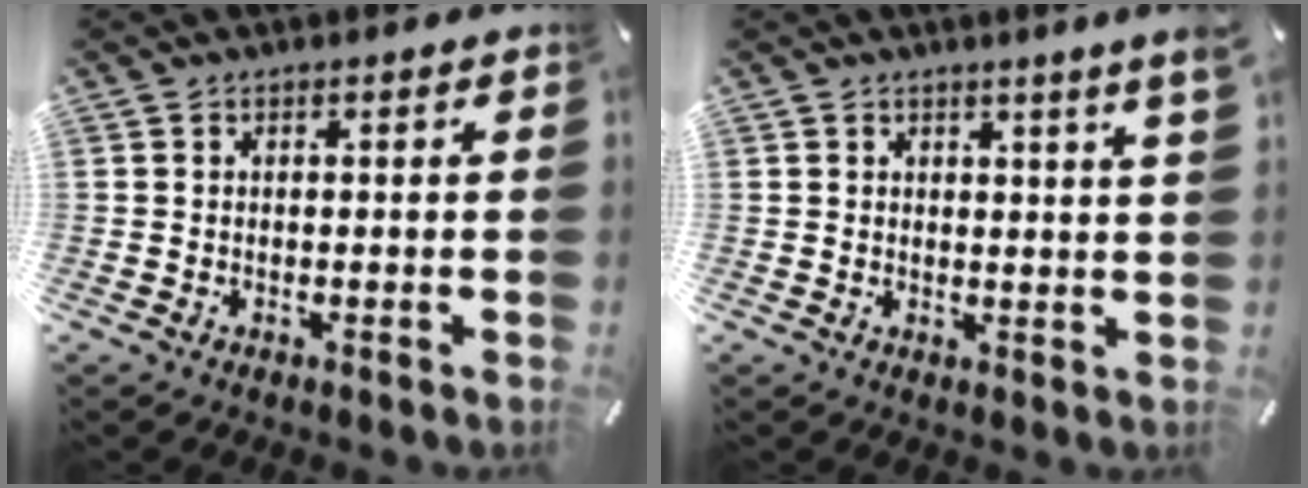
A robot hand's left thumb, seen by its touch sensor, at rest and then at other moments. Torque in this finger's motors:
{"motor_torque": [1.03, 0.31, 0.14, -0.21, 0.03]}